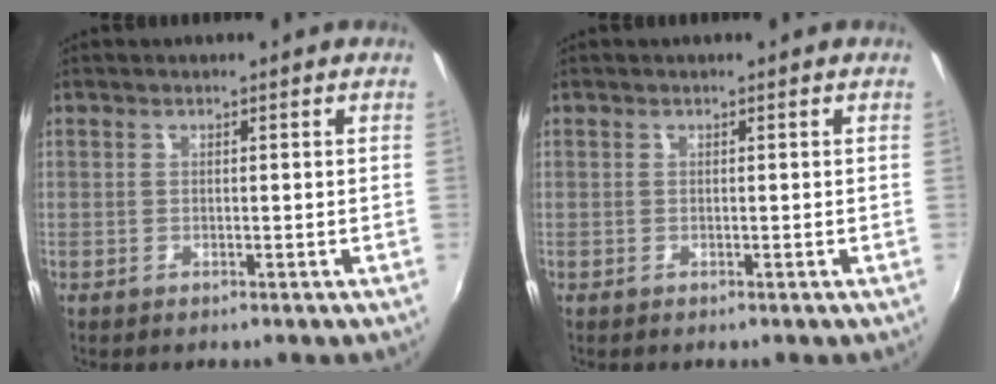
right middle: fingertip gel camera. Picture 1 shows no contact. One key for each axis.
{"total": 0.0}